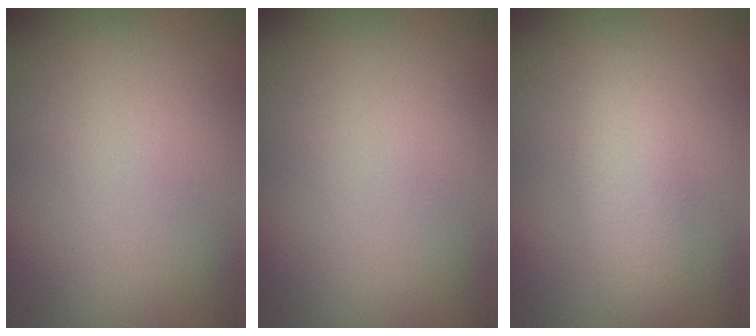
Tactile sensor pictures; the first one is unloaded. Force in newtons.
{"total": 0.0}
{"total": 2.9, "press": 2.9, "slide": 0.1}